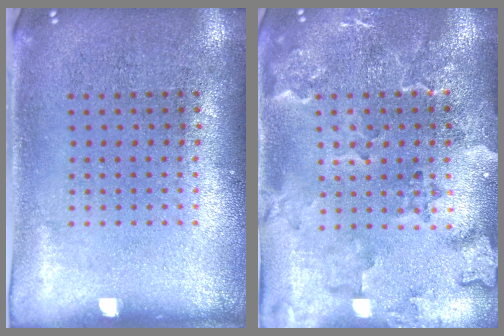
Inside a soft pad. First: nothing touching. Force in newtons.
{"total": 2.4, "press": 2.2, "slide": 0.9}